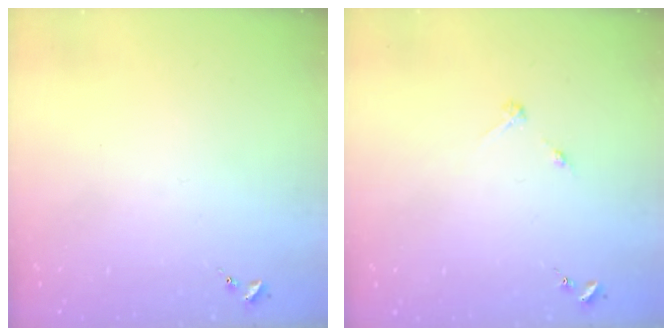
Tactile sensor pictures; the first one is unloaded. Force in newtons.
{"total": 2.7, "press": 2.7, "slide": 0.3}